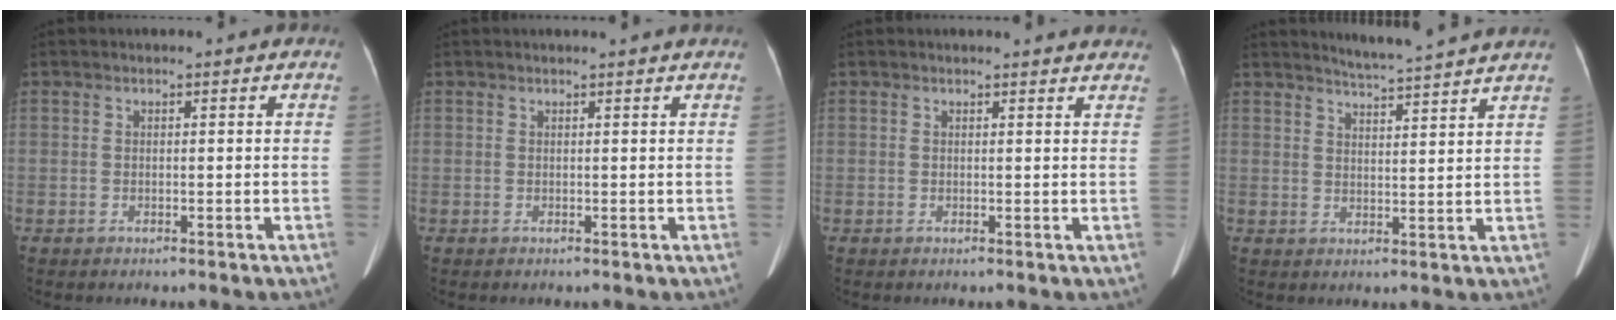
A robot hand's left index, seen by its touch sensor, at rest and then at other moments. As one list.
[{"total": 2.2, "force": [2.1, -0.3, 0.7], "torque": [-0.015, 0.006, 0.023]}, {"total": 6.4, "force": [6.2, 0.8, 1.5], "torque": [-0.012, -0.002, 0.045]}, {"total": 8.1, "force": [7.6, -1.3, 2.5], "torque": [-0.049, 0.004, 0.103]}]